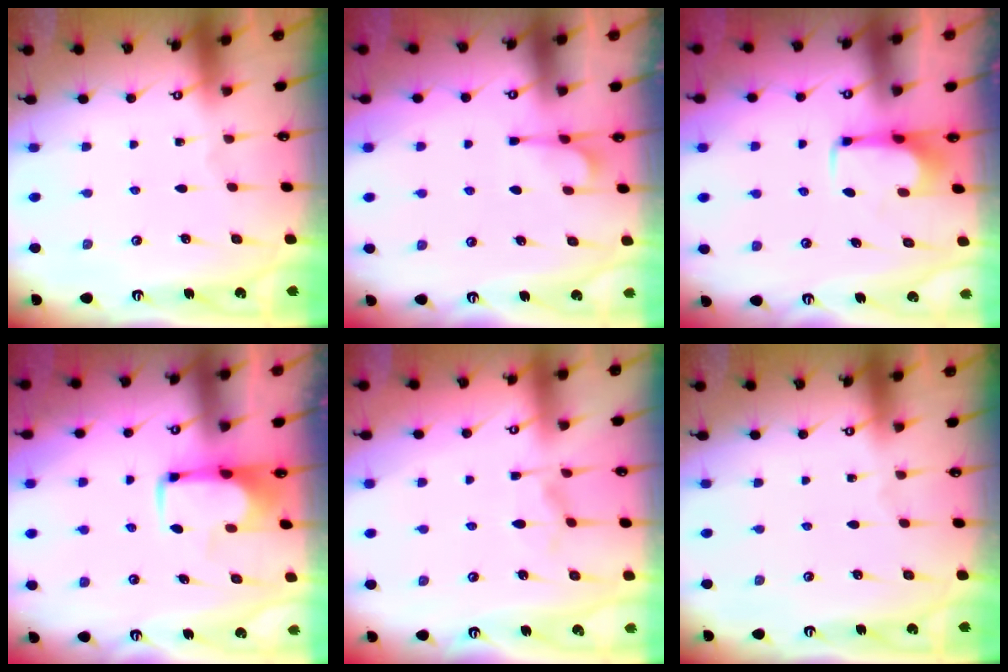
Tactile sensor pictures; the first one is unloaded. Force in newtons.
{"total": 2.5, "press": 2.0, "slide": 1.4}
{"total": 2.0, "press": 2.0, "slide": 0.2}
{"total": 1.8, "press": 1.8, "slide": 0.5}
{"total": 1.2, "press": 0.8, "slide": 0.9}
{"total": 0.0}